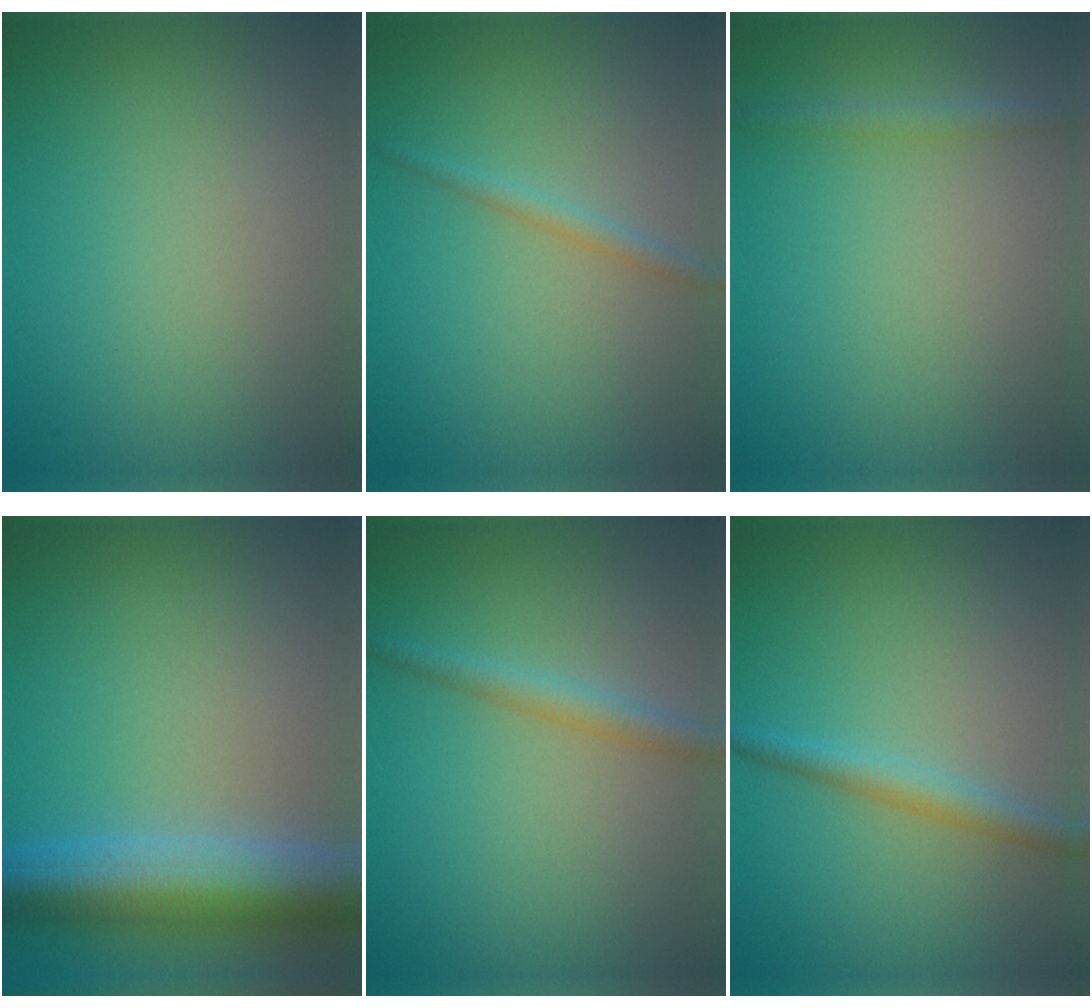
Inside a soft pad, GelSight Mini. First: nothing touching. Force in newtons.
{"total": 1.3, "press": 1.3, "slide": 0.0}
{"total": 1.5, "press": 1.5, "slide": 0.0}
{"total": 8.8, "press": 8.8, "slide": 0.4}
{"total": 2.3, "press": 2.3, "slide": 0.0}
{"total": 2.4, "press": 2.4, "slide": 0.1}